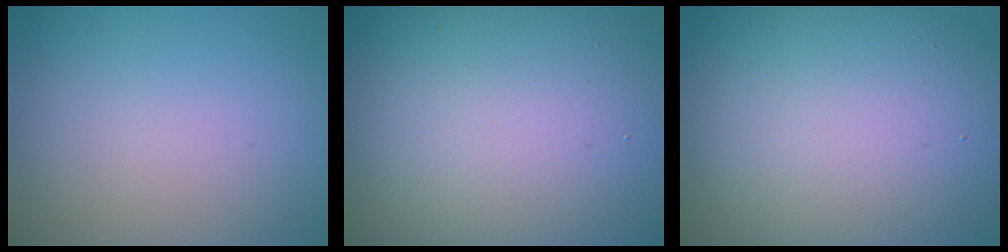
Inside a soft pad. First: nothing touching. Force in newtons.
{"total": 17.8, "press": 17.8, "slide": 0.7}
{"total": 13.8, "press": 13.8, "slide": 0.6}